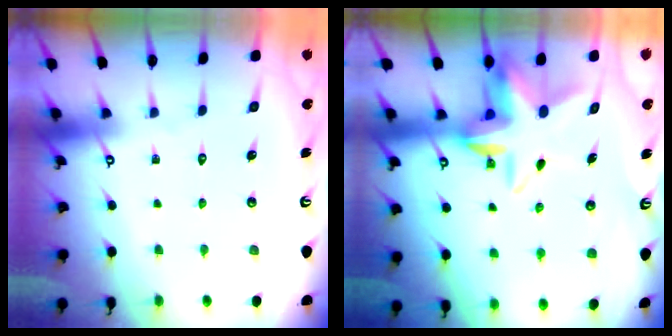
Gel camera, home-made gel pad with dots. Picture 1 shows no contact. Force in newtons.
{"total": 8.8, "press": 8.6, "slide": 1.5}